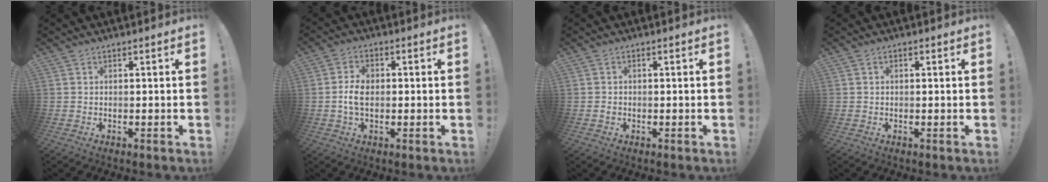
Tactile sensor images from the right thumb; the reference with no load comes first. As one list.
[{"total": 6.1, "force": [-0.6, 4.0, 4.6], "torque": [-0.080, 0.008, -0.011]}, {"total": 1.0, "force": [-0.4, 0.8, 0.5], "torque": [-0.008, 0.003, -0.007]}, {"total": 0.7, "force": [-0.1, 0.5, 0.5], "torque": [-0.013, 0.005, -0.002]}]